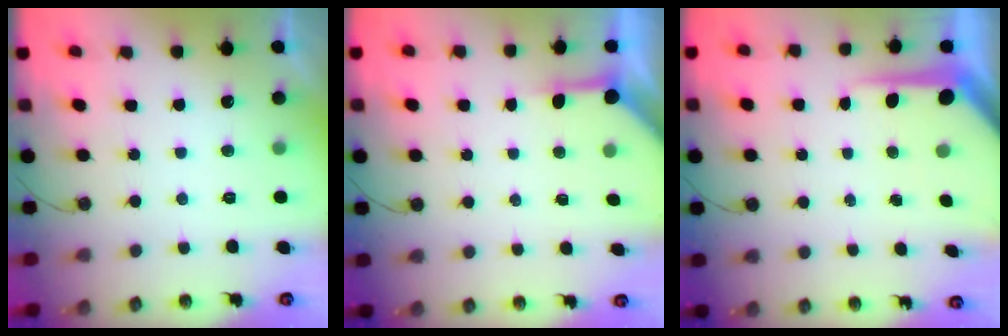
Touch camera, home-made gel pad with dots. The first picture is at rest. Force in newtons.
{"total": 4.0, "press": 3.9, "slide": 0.5}
{"total": 7.8, "press": 7.7, "slide": 0.8}